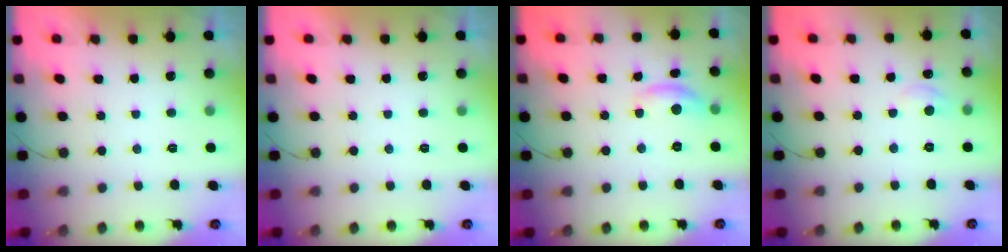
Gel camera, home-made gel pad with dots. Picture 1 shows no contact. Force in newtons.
{"total": 0.0}
{"total": 8.6, "press": 8.6, "slide": 0.4}
{"total": 5.6, "press": 5.5, "slide": 0.7}